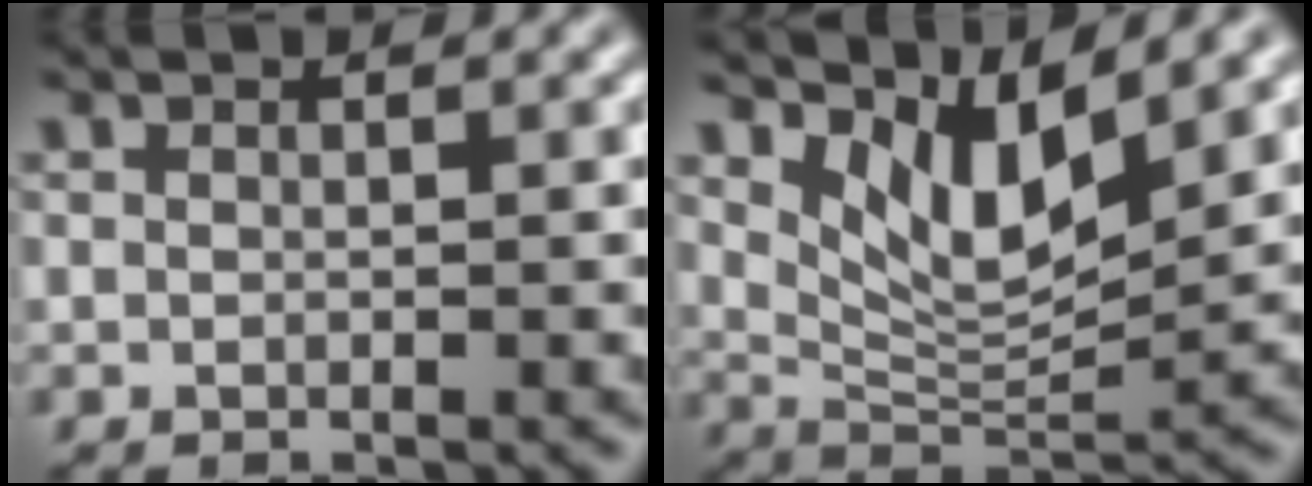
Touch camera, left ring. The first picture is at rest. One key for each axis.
{"total": 5.9, "fx": 3.5, "fy": 2.2, "fz": 4.2, "tx": -0.086, "ty": -0.014, "tz": 0.066}